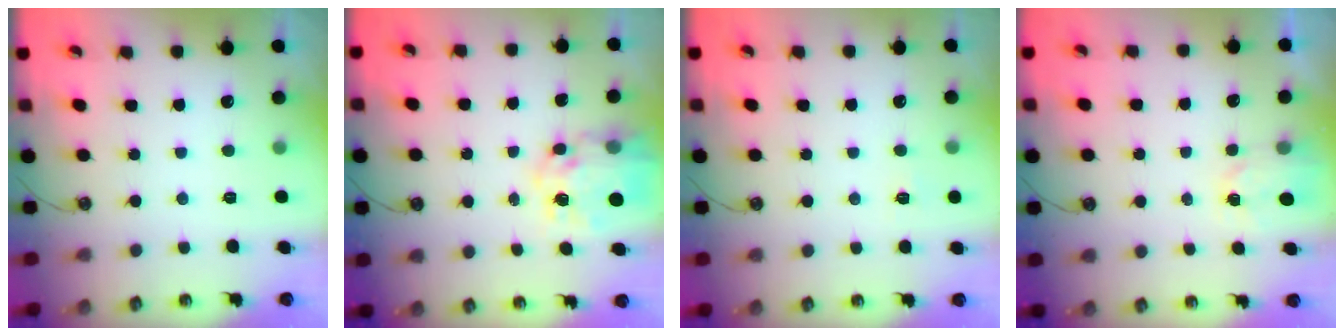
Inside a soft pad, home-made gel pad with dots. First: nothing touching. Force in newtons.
{"total": 11.7, "press": 11.7, "slide": 1.1}
{"total": 3.4, "press": 3.4, "slide": 0.4}
{"total": 2.2, "press": 2.2, "slide": 0.2}